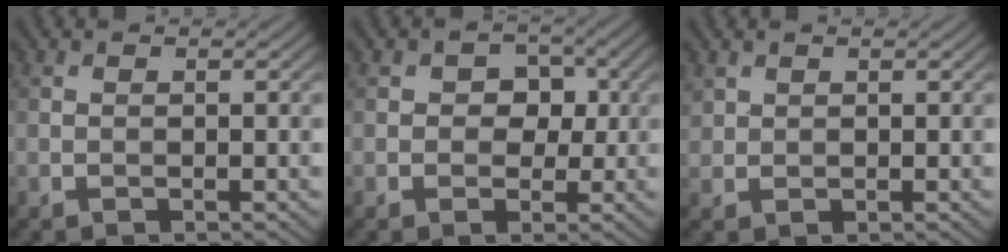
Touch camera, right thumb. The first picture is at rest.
{"total": 3.8, "force": [0.4, 3.2, 1.9], "torque": [-0.020, -0.001, -0.009]}
{"total": 1.5, "force": [1.1, 1.0, 0.3], "torque": [-0.011, 0.002, 0.028]}